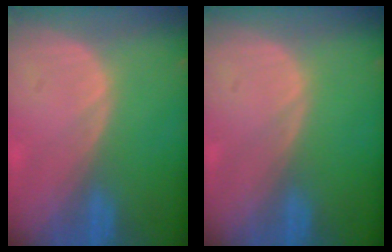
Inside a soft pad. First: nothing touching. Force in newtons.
{"total": 0.0}